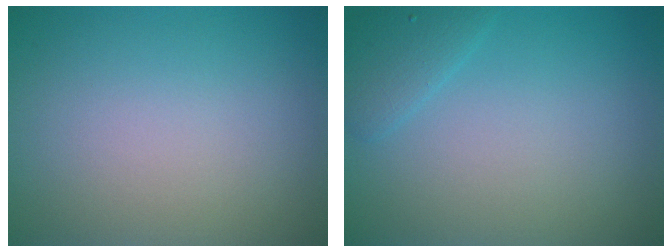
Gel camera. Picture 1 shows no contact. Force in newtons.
{"total": 1.6, "press": 1.6, "slide": 0.1}